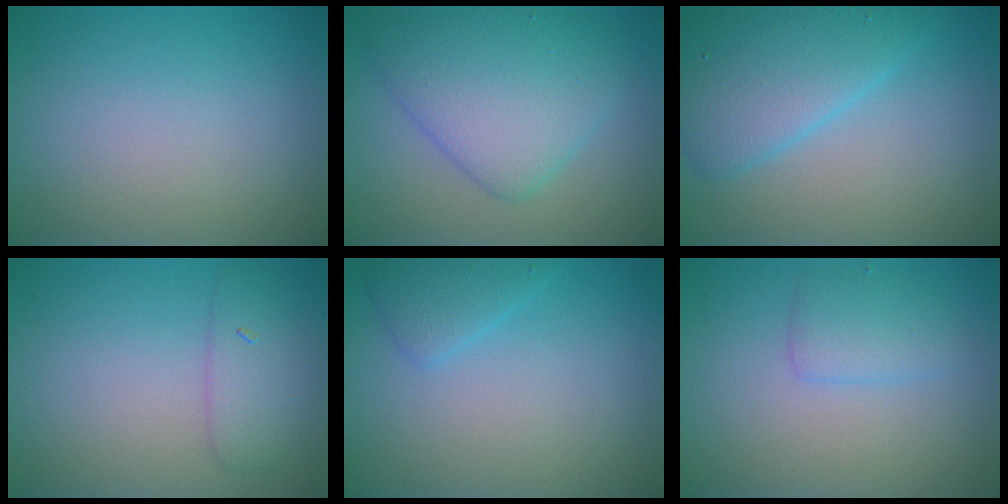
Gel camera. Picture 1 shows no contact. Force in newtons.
{"total": 6.5, "press": 6.5, "slide": 0.3}
{"total": 5.3, "press": 5.3, "slide": 0.2}
{"total": 3.0, "press": 3.0, "slide": 0.2}
{"total": 1.9, "press": 1.9, "slide": 0.1}
{"total": 2.1, "press": 2.1, "slide": 0.2}